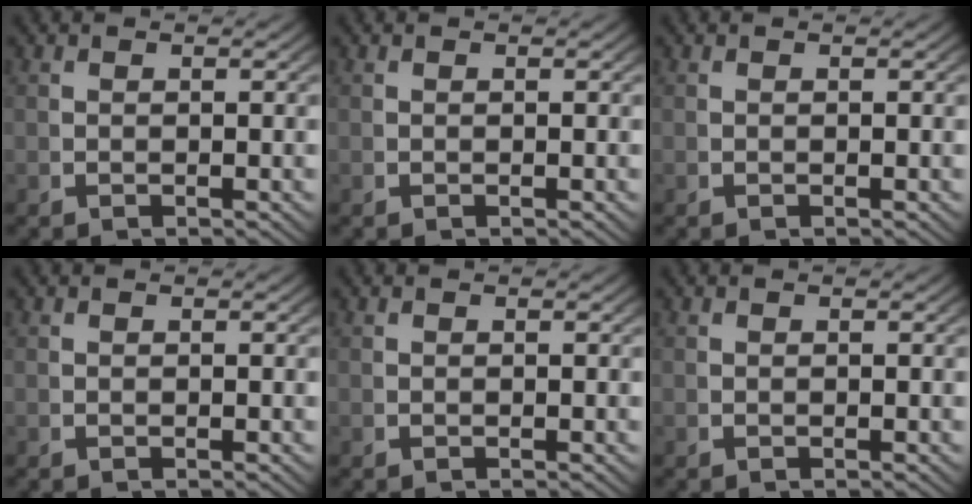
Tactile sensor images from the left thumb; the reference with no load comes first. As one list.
[{"total": 0.0}, {"total": 0.0}, {"total": 0.0}, {"total": 0.0}, {"total": 0.0}]